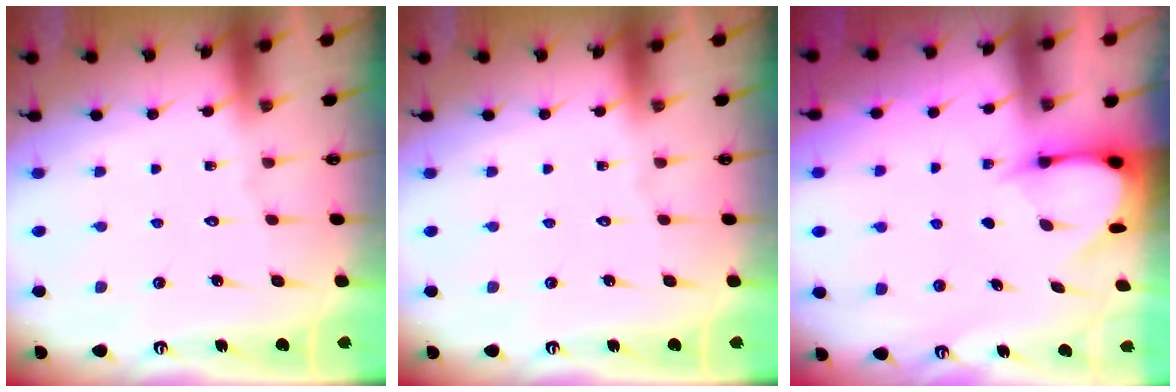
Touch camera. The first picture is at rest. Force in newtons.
{"total": 0.0}
{"total": 3.7, "press": 3.7, "slide": 0.3}